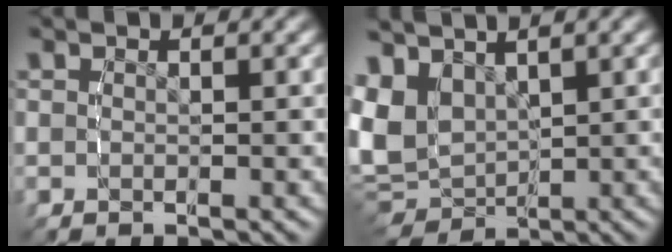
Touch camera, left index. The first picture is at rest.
{"total": 7.6, "force": [0.7, 6.4, 4.0], "torque": [-0.121, -0.040, 0.029]}